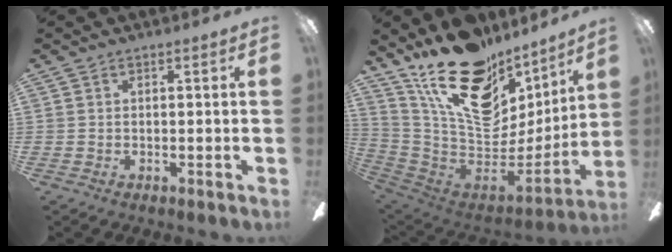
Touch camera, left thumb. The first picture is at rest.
{"total": 24.8, "force": [15.4, 12.9, 14.4], "torque": [-0.236, -0.103, 0.289]}